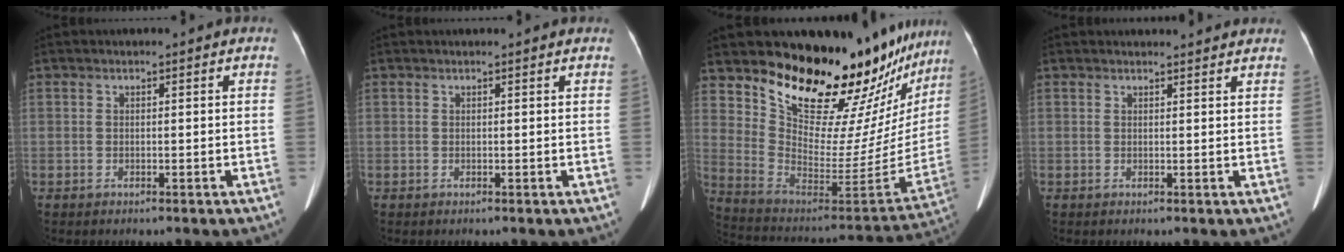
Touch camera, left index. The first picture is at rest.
{"total": 2.2, "force": [2.1, 0.2, 0.7], "torque": [-0.012, 0.018, 0.021]}
{"total": 26.9, "force": [23.5, 6.2, 11.6], "torque": [-0.179, -0.115, 0.324]}
{"total": 6.1, "force": [5.9, 0.8, 1.4], "torque": [-0.014, 0.021, 0.057]}